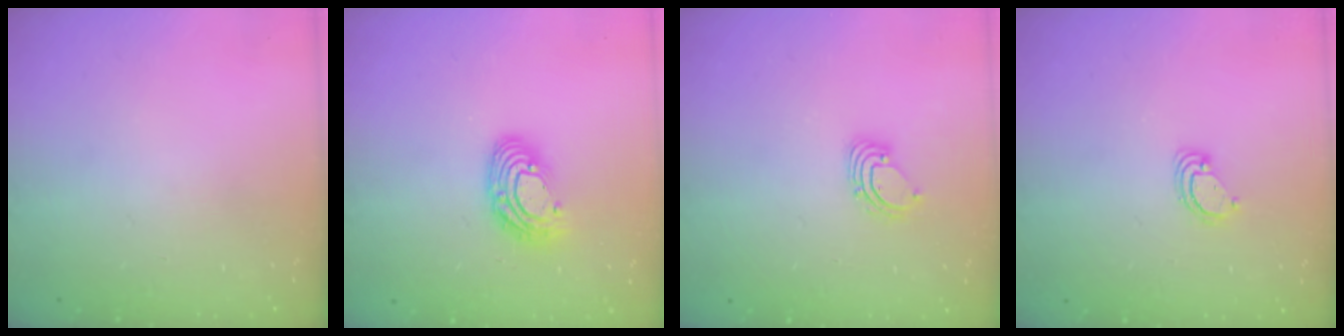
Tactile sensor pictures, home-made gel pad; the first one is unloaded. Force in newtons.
{"total": 10.5, "press": 10.4, "slide": 0.8}
{"total": 2.6, "press": 2.6, "slide": 0.2}
{"total": 4.1, "press": 4.1, "slide": 0.2}